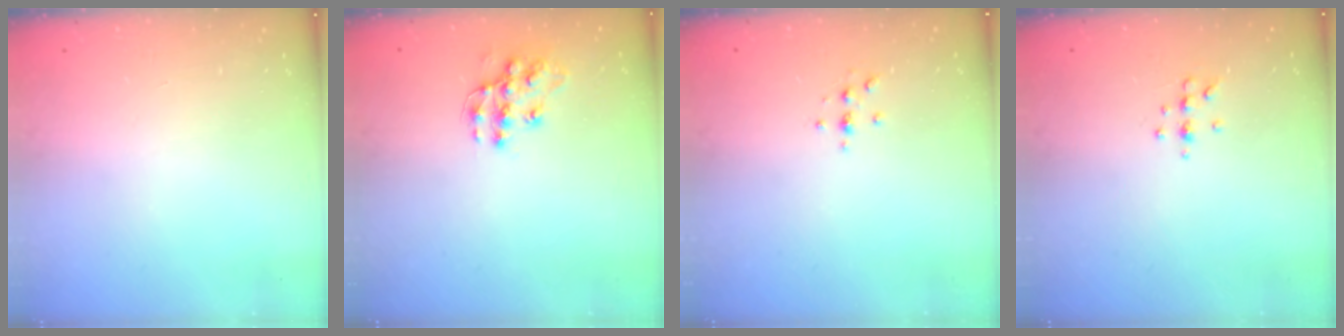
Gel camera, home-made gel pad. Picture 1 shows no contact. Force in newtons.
{"total": 12.2, "press": 12.2, "slide": 0.9}
{"total": 2.4, "press": 2.4, "slide": 0.3}
{"total": 4.7, "press": 4.6, "slide": 1.1}